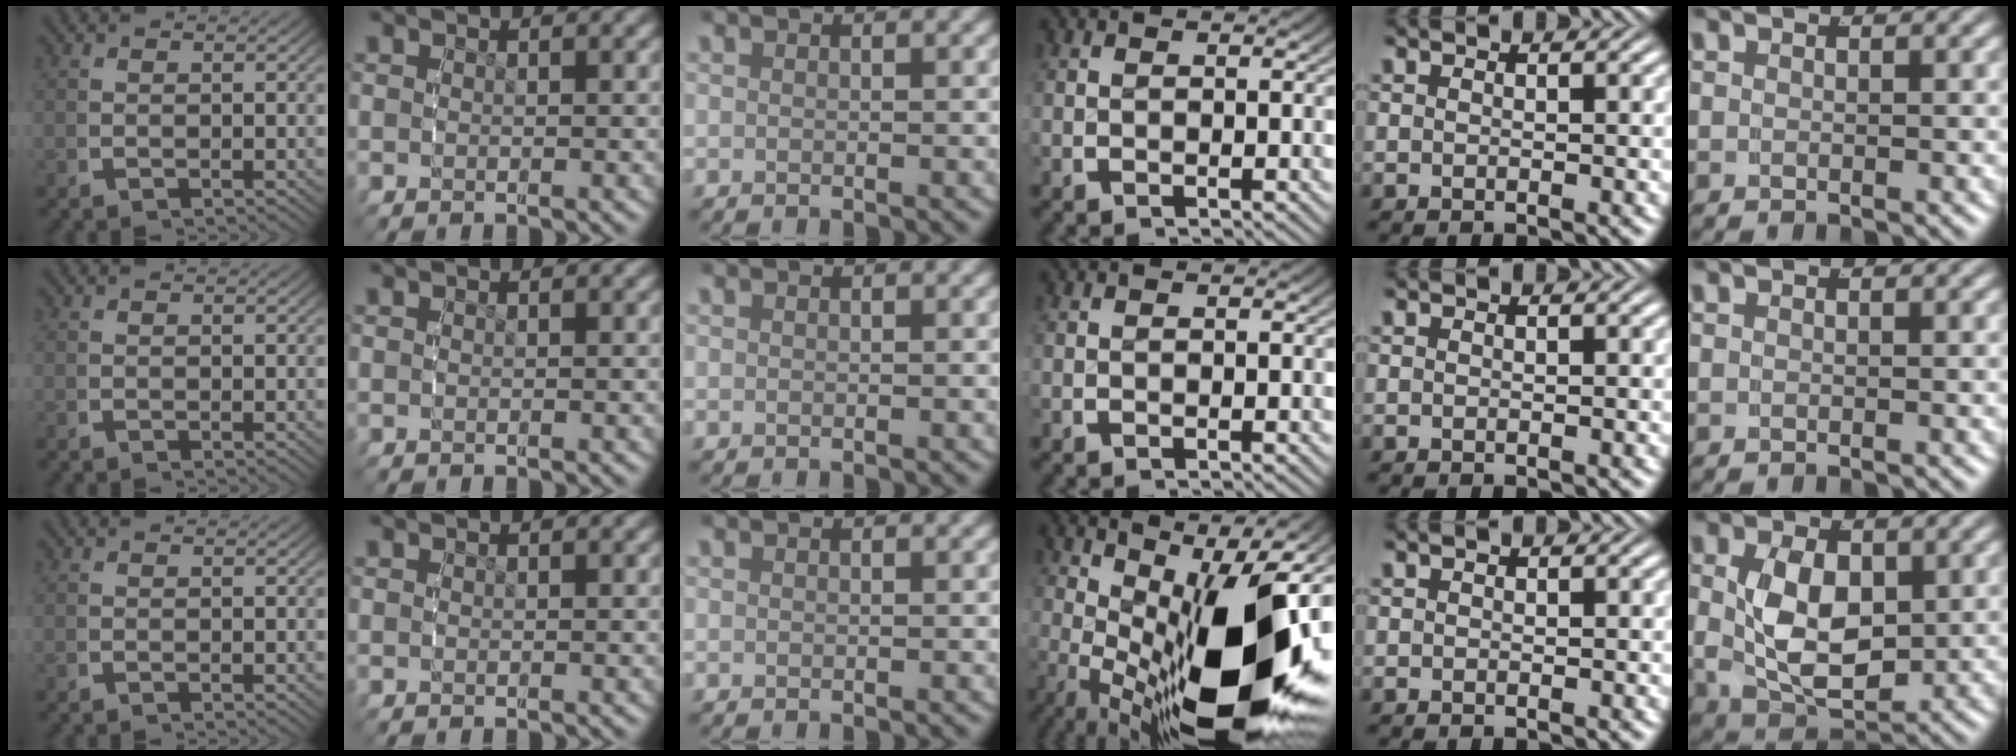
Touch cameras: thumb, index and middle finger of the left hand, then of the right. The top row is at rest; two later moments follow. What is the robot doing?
{"motion": "grasp_and_lifting", "object": "bottle cap"}